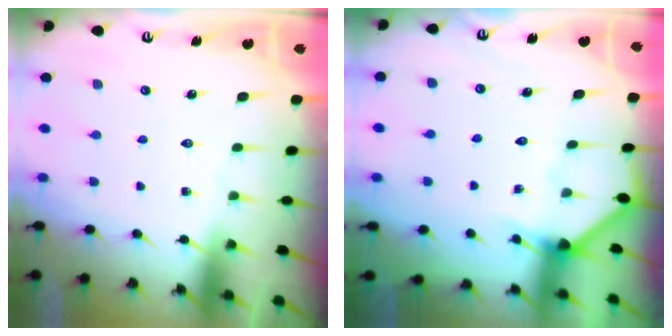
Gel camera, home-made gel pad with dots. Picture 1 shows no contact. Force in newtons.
{"total": 2.9, "press": 2.9, "slide": 0.2}